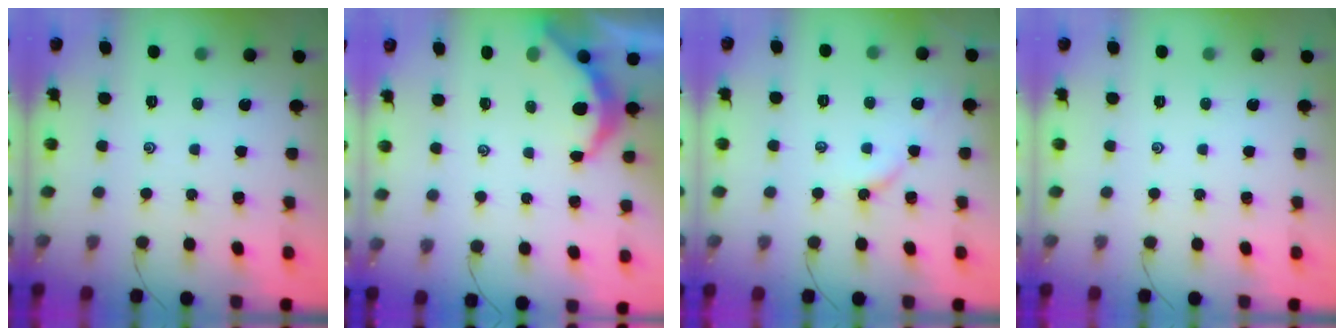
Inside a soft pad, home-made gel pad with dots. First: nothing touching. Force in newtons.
{"total": 5.9, "press": 5.9, "slide": 0.6}
{"total": 4.6, "press": 4.5, "slide": 0.6}
{"total": 0.0}